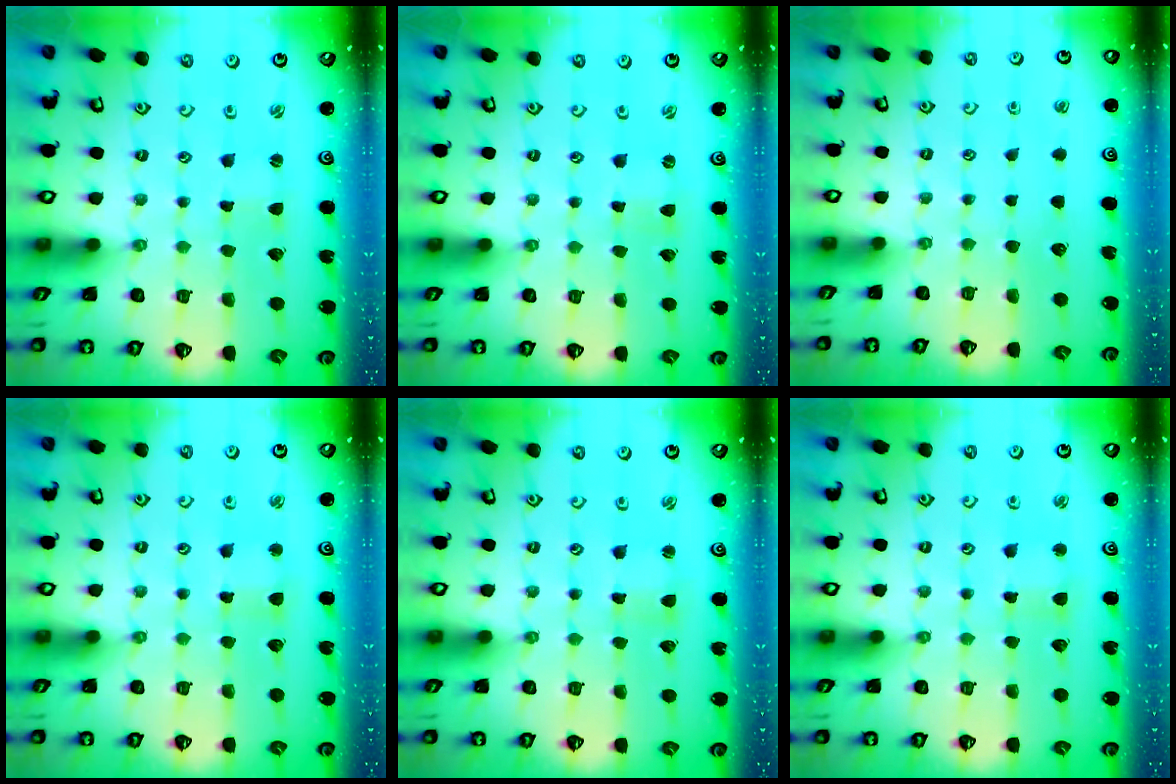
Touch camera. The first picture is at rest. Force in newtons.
{"total": 0.0}
{"total": 0.0}
{"total": 3.6, "press": 3.6, "slide": 0.4}
{"total": 1.2, "press": 1.2, "slide": 0.2}
{"total": 3.6, "press": 3.6, "slide": 0.4}